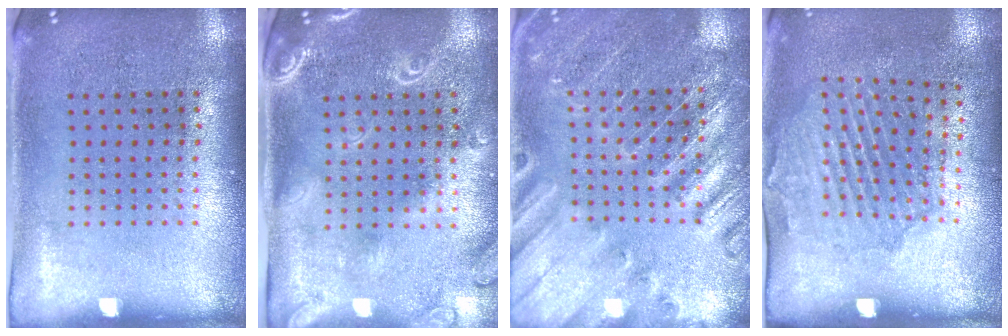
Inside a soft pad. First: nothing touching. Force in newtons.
{"total": 2.3, "press": 1.9, "slide": 1.2}
{"total": 2.6, "press": 2.6, "slide": 0.2}
{"total": 1.7, "press": 1.4, "slide": 0.8}